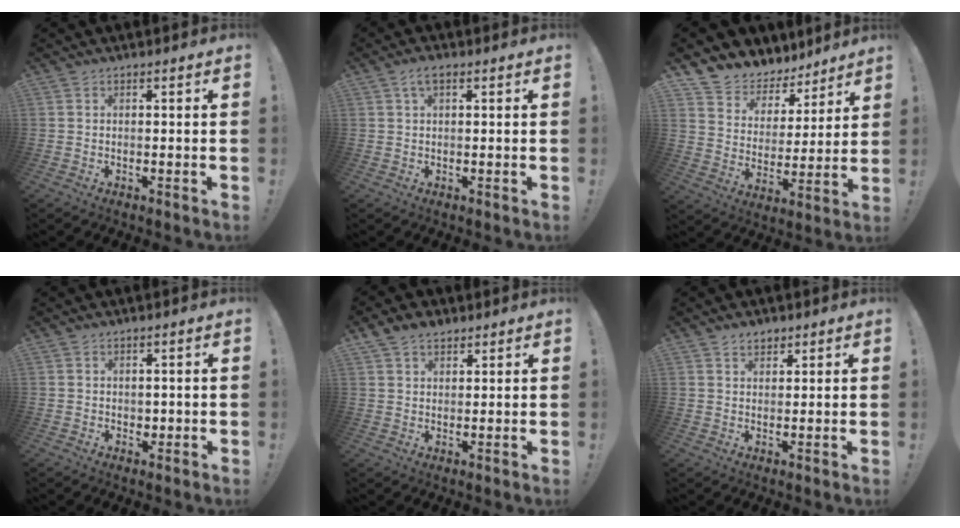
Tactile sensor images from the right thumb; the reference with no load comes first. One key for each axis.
{"total": 3.4, "fx": 1.4, "fy": 1.5, "fz": 2.7, "tx": -0.051, "ty": 0.002, "tz": 0.026}
{"total": 8.0, "fx": 6.3, "fy": 4.8, "fz": 0.7, "tx": -0.021, "ty": -0.063, "tz": 0.120}
{"total": 1.5, "fx": 0.6, "fy": 1.4, "fz": 0.3, "tx": 0.008, "ty": -0.005, "tz": 0.009}
{"total": 5.2, "fx": 3.7, "fy": 3.3, "fz": 1.8, "tx": -0.032, "ty": -0.014, "tz": 0.070}
{"total": 3.3, "fx": 2.6, "fy": 1.9, "fz": 0.8, "tx": -0.001, "ty": -0.015, "tz": 0.047}